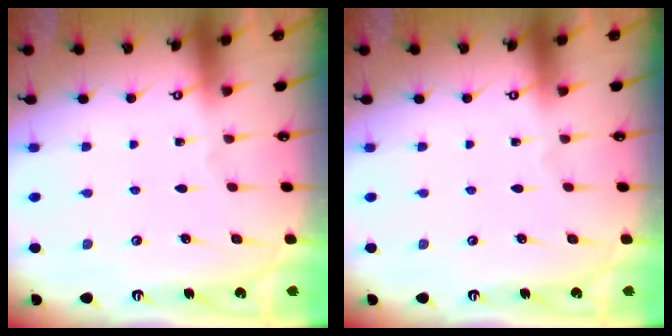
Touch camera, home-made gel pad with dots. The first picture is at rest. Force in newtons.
{"total": 0.0}